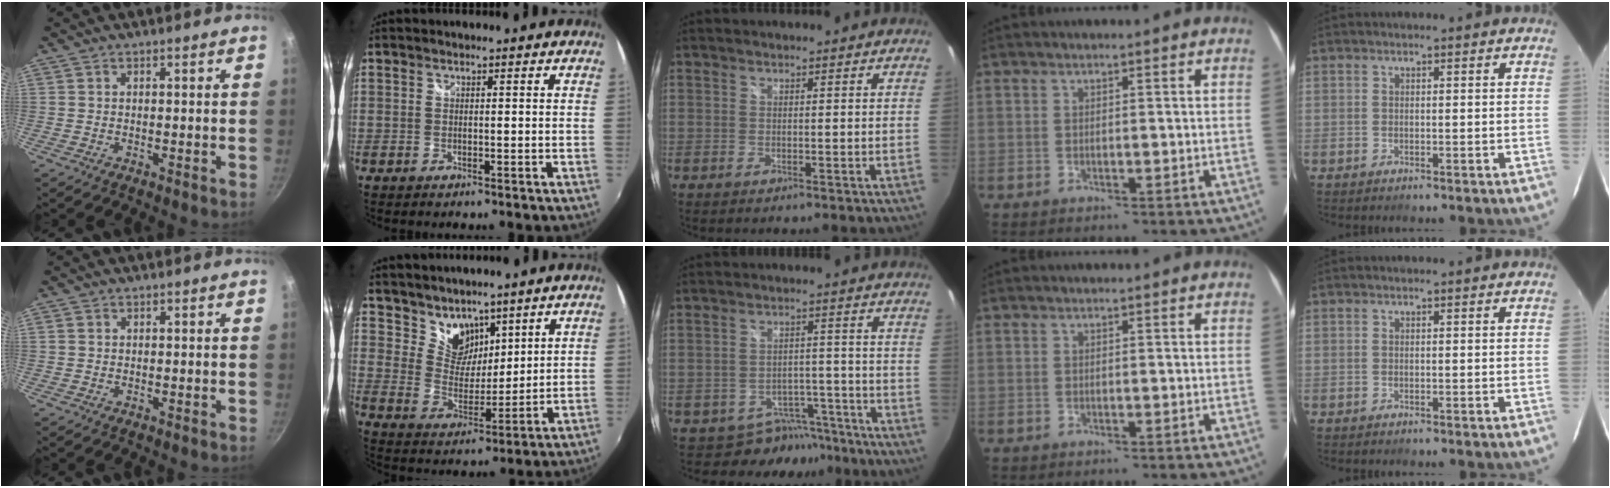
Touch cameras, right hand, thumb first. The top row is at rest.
{"thumb": {"total": 0.7, "force": [0.1, 0.6, 0.2], "torque": [-0.002, 0.003, 0.000]}, "index": {"total": 8.7, "force": [6.6, 5.2, 2.4], "torque": [-0.032, 0.001, 0.129]}, "middle": {"total": 7.0, "force": [-5.9, 3.8, 0.3], "torque": [0.000, 0.022, -0.075]}}